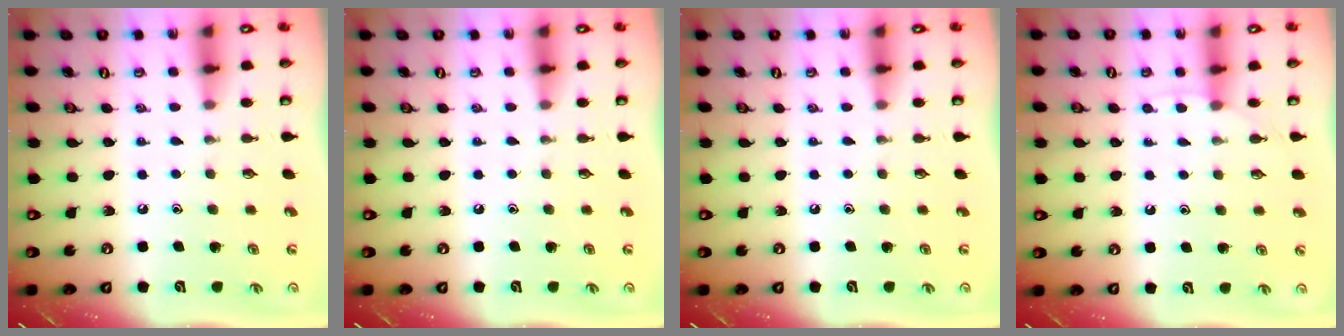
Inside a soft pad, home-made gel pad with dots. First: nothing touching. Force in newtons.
{"total": 0.0}
{"total": 0.0}
{"total": 3.5, "press": 3.5, "slide": 0.4}